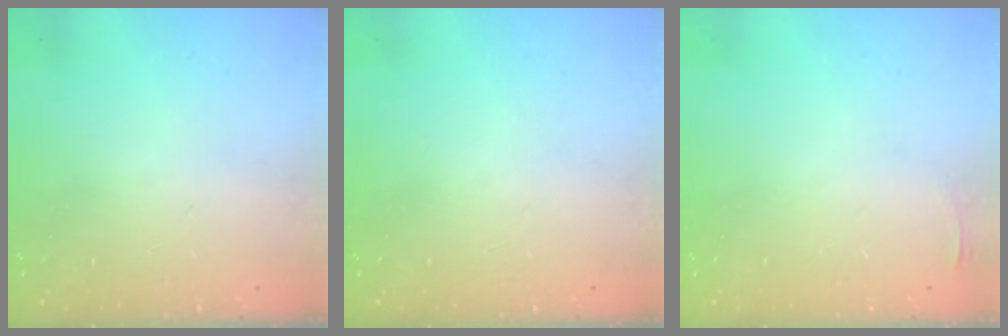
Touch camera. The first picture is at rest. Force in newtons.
{"total": 1.0, "press": 0.0, "slide": 1.0}
{"total": 3.3, "press": 2.7, "slide": 1.8}